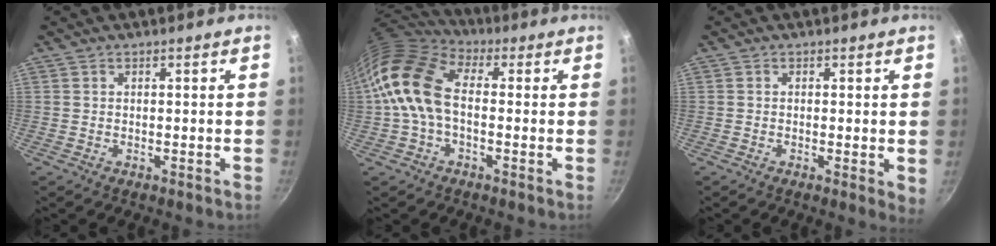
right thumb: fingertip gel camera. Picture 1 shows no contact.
{"total": 13.1, "force": [-0.5, 8.3, 10.2], "torque": [-0.182, 0.035, -0.027]}
{"total": 2.7, "force": [-0.1, 0.8, 2.6], "torque": [-0.031, -0.009, -0.005]}